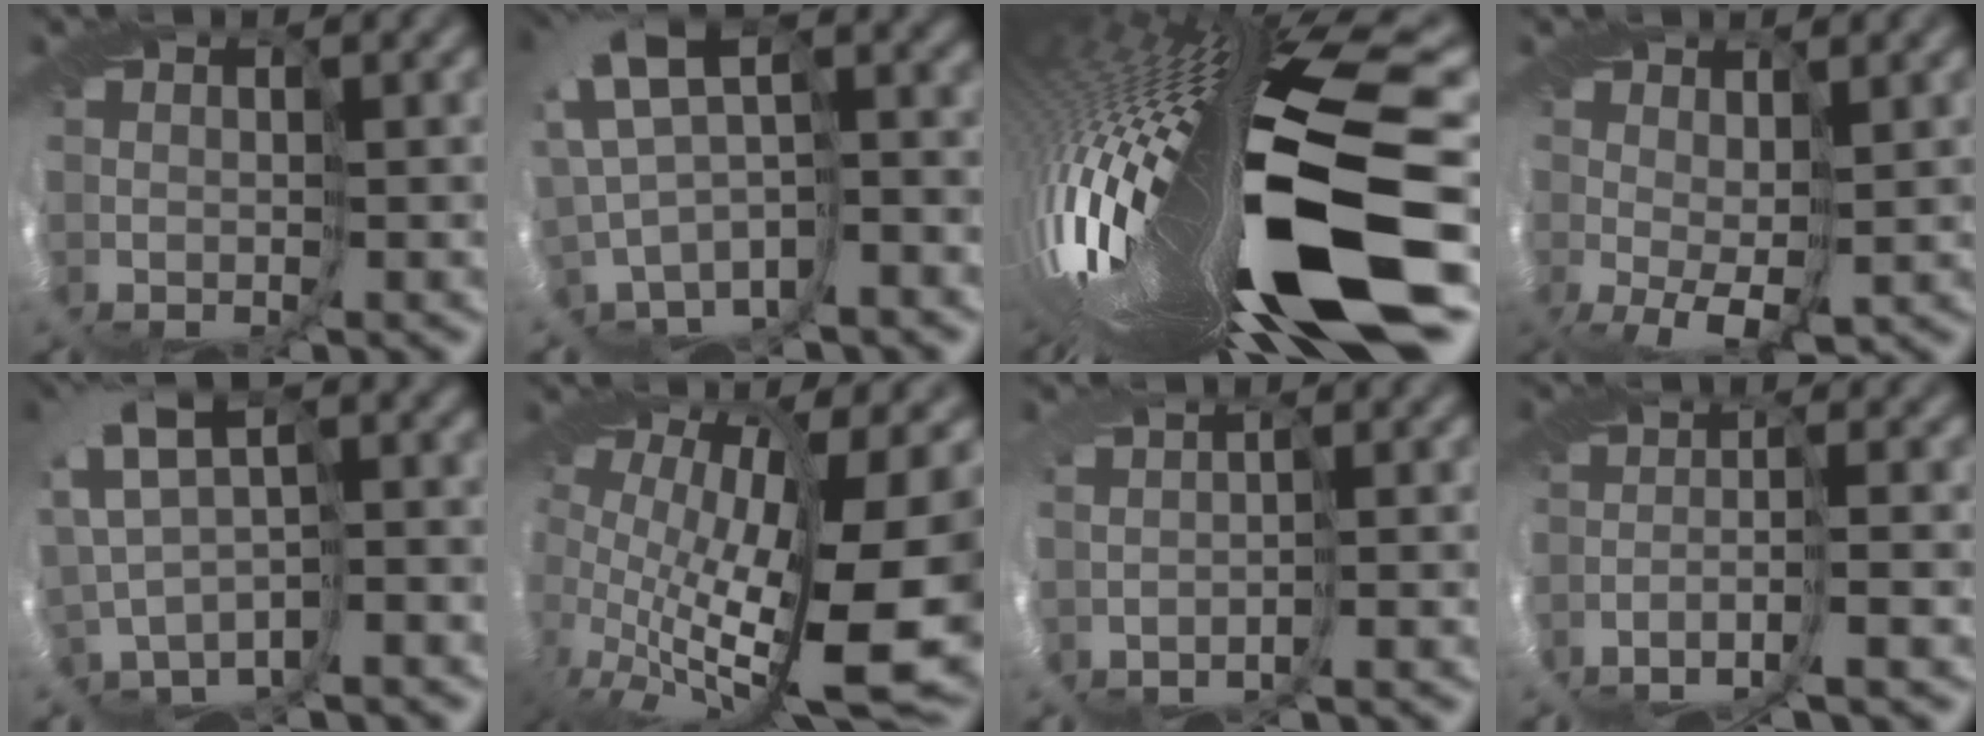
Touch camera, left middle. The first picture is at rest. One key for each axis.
{"total": 4.9, "fx": 1.2, "fy": 1.7, "fz": 4.4, "tx": -0.102, "ty": 0.024, "tz": 0.027}
{"total": 16.8, "fx": -4.4, "fy": 1.6, "fz": 16.2, "tx": -0.282, "ty": -0.022, "tz": -0.064}
{"total": 2.8, "fx": -0.6, "fy": 1.9, "fz": 1.9, "tx": -0.058, "ty": -0.013, "tz": -0.004}
{"total": 3.5, "fx": 1.5, "fy": 0.6, "fz": 3.2, "tx": -0.059, "ty": 0.027, "tz": 0.026}
{"total": 14.2, "fx": -1.5, "fy": 5.2, "fz": 13.1, "tx": -0.215, "ty": -0.045, "tz": -0.006}
{"total": 1.4, "fx": -0.1, "fy": 0.8, "fz": 1.2, "tx": -0.028, "ty": 0.014, "tz": -0.008}
{"total": 3.3, "fx": -2.9, "fy": -0.6, "fz": 1.3, "tx": -0.031, "ty": 0.004, "tz": -0.068}